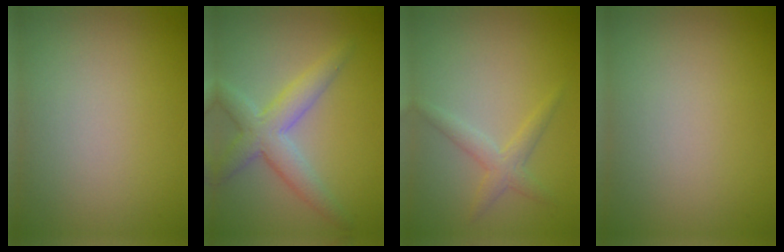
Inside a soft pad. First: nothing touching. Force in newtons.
{"total": 4.5, "press": 4.5, "slide": 0.3}
{"total": 2.1, "press": 2.1, "slide": 0.1}
{"total": 0.0}